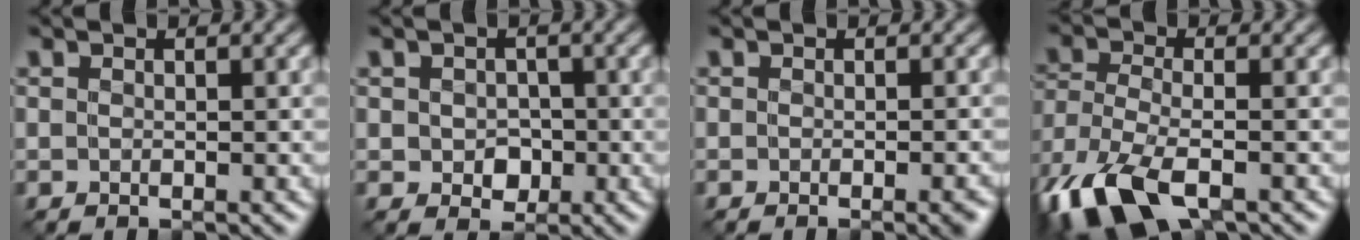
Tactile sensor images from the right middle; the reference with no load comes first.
{"total": 2.4, "force": [-0.3, 2.0, 1.3], "torque": [-0.021, -0.007, -0.007]}
{"total": 2.0, "force": [-1.1, 0.4, 1.6], "torque": [-0.017, -0.005, -0.012]}
{"total": 9.7, "force": [-5.9, 4.2, 6.5], "torque": [-0.154, -0.026, -0.118]}